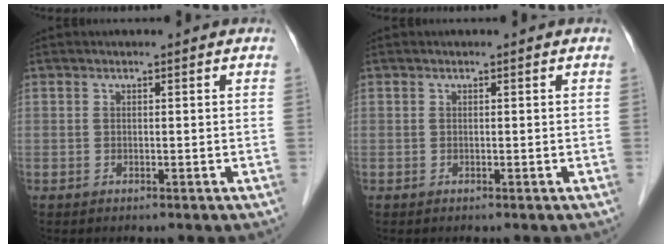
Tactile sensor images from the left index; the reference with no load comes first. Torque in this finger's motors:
{"motor_torque": [0.00, 0.00, 0.00, 0.00]}